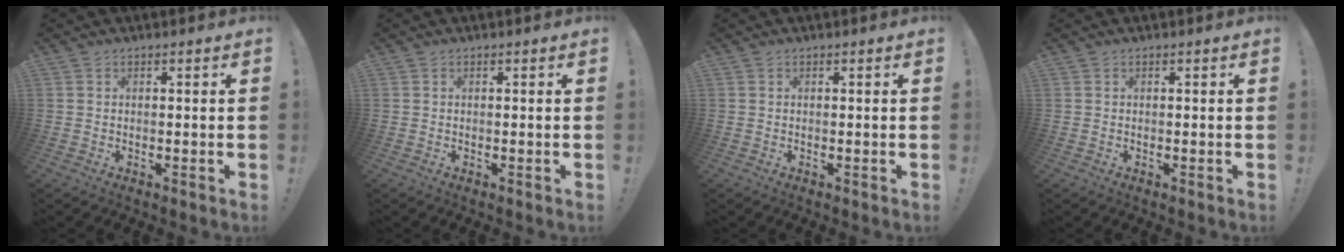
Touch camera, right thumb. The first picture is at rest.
{"total": 0.0}
{"total": 0.0}
{"total": 0.0}